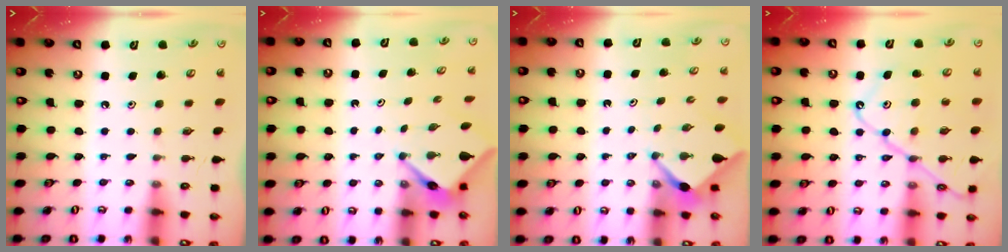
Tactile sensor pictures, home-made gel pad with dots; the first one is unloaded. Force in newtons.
{"total": 4.0, "press": 4.0, "slide": 0.2}
{"total": 2.4, "press": 2.4, "slide": 0.2}
{"total": 13.9, "press": 13.9, "slide": 1.5}